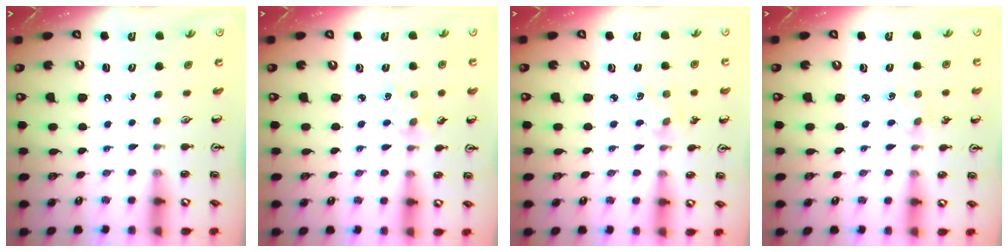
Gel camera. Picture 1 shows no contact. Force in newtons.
{"total": 1.9, "press": 1.9, "slide": 0.3}
{"total": 1.9, "press": 1.8, "slide": 0.4}
{"total": 1.3, "press": 1.3, "slide": 0.2}